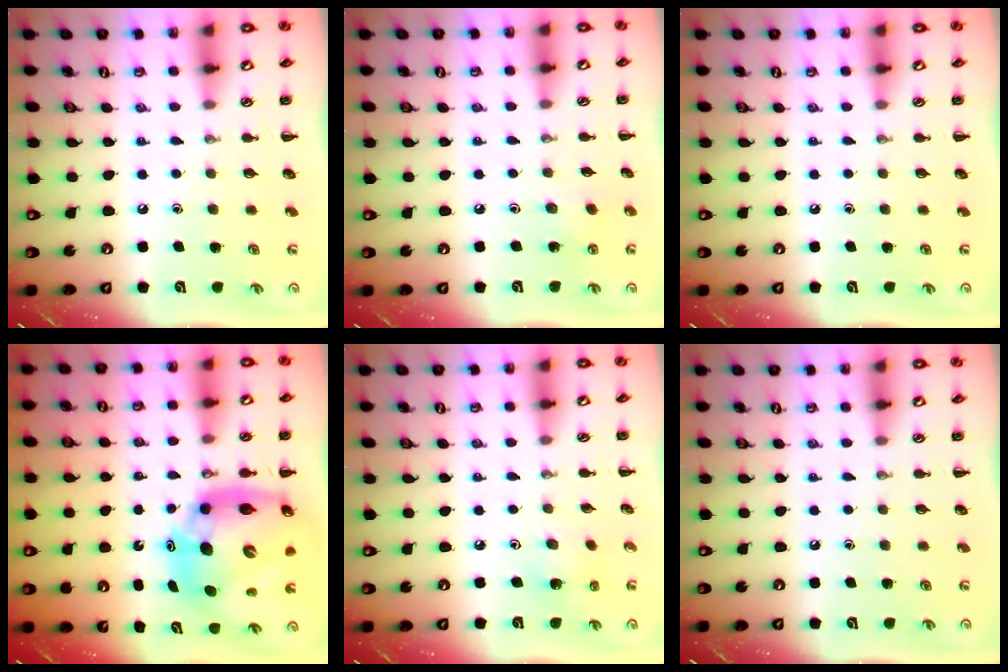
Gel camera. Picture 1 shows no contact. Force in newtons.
{"total": 2.4, "press": 2.3, "slide": 0.6}
{"total": 0.0}
{"total": 17.4, "press": 16.7, "slide": 4.9}
{"total": 3.3, "press": 3.1, "slide": 1.0}
{"total": 0.0}